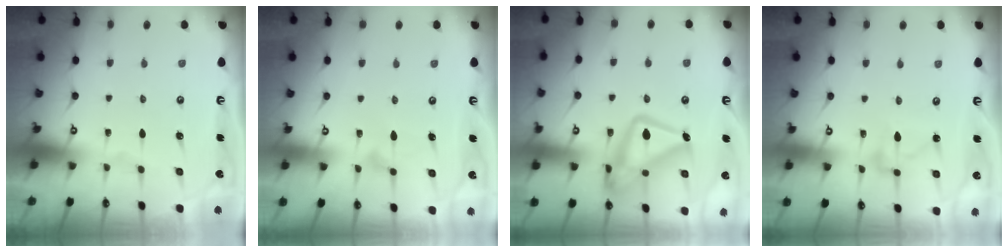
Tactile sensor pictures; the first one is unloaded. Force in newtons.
{"total": 10.4, "press": 10.3, "slide": 0.5}
{"total": 18.5, "press": 18.4, "slide": 1.6}
{"total": 6.7, "press": 6.7, "slide": 0.2}